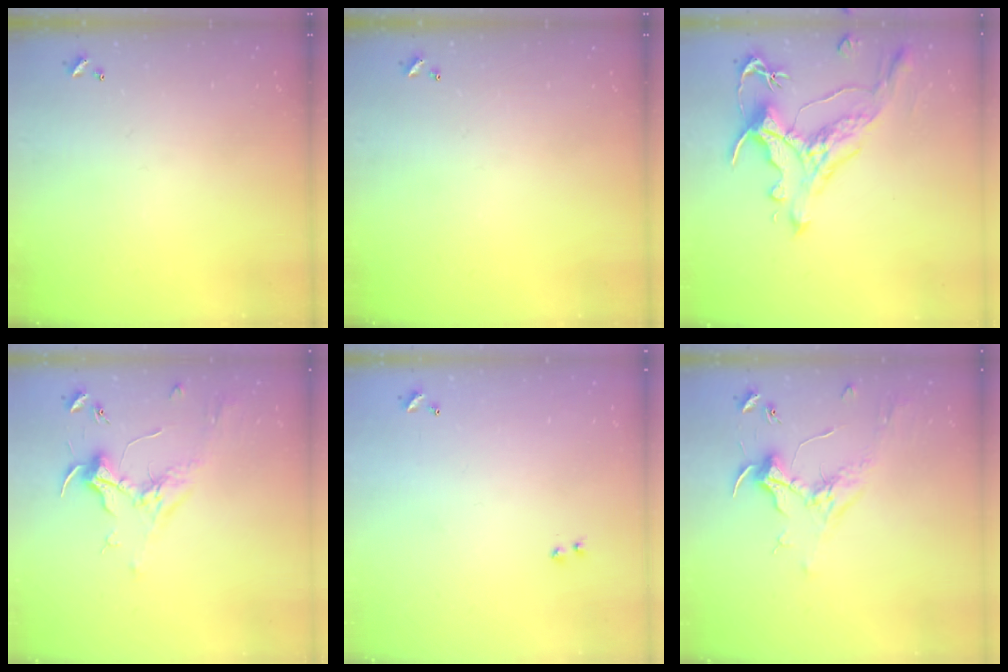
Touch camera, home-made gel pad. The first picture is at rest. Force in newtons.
{"total": 0.0}
{"total": 1.7, "press": 1.2, "slide": 1.1}
{"total": 1.8, "press": 1.7, "slide": 0.6}
{"total": 8.9, "press": 8.9, "slide": 0.4}
{"total": 1.8, "press": 1.6, "slide": 0.8}